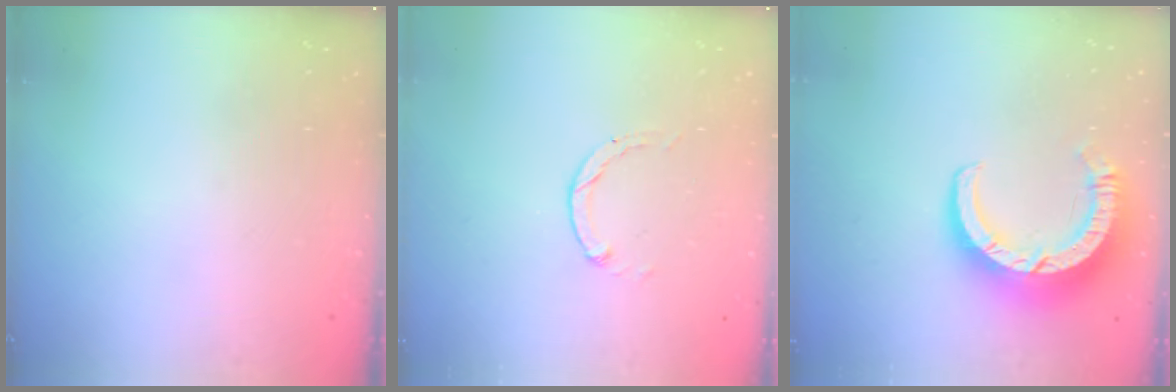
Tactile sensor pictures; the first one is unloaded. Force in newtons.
{"total": 0.7, "press": 0.6, "slide": 0.2}
{"total": 11.4, "press": 11.3, "slide": 1.1}